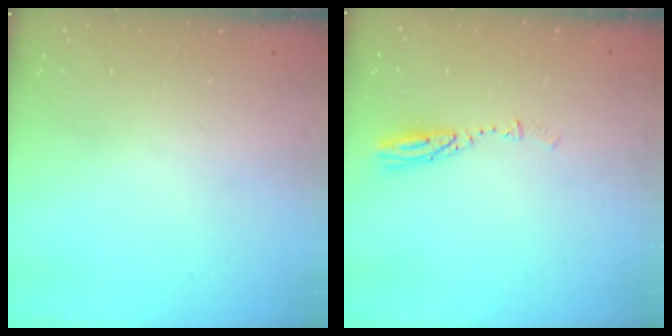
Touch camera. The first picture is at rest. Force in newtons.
{"total": 3.6, "press": 3.5, "slide": 0.4}